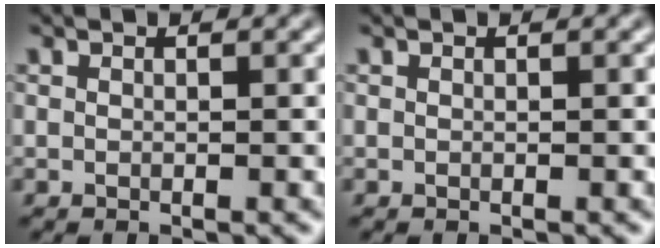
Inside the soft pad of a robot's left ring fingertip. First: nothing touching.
{"total": 0.0}